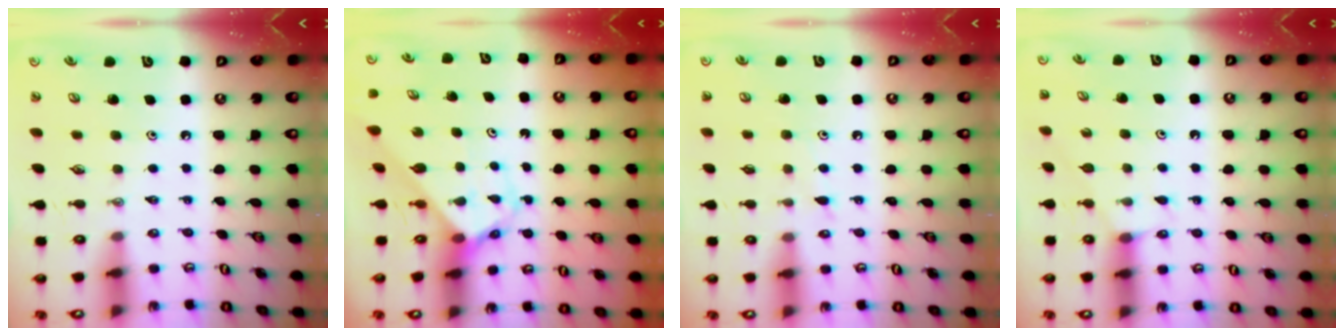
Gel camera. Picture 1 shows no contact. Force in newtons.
{"total": 2.7, "press": 2.7, "slide": 0.1}
{"total": 7.9, "press": 7.9, "slide": 0.6}
{"total": 4.3, "press": 4.3, "slide": 0.4}